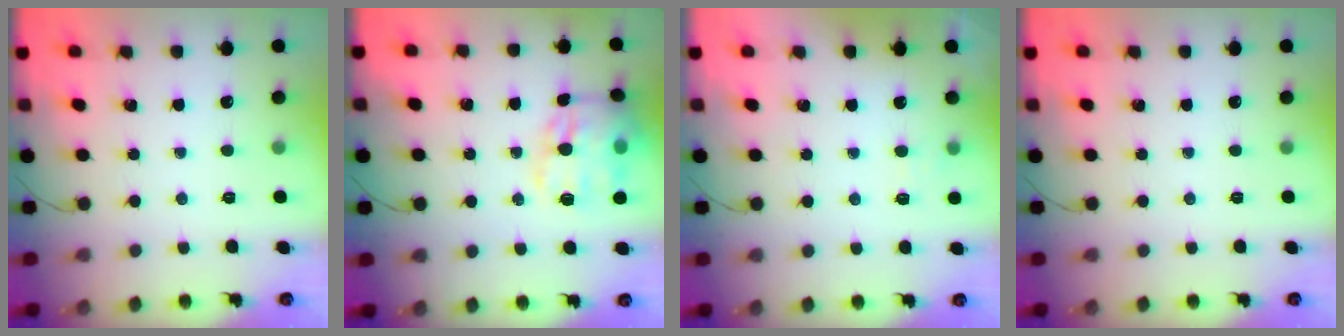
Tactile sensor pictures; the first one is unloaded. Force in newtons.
{"total": 16.9, "press": 16.8, "slide": 1.8}
{"total": 6.2, "press": 6.0, "slide": 1.7}
{"total": 0.0}